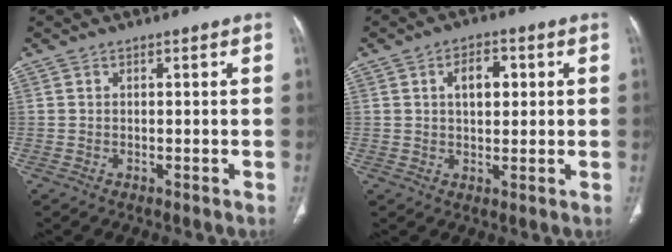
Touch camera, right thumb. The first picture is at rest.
{"total": 5.9, "force": [1.5, 3.4, 4.5], "torque": [-0.056, 0.002, 0.023]}